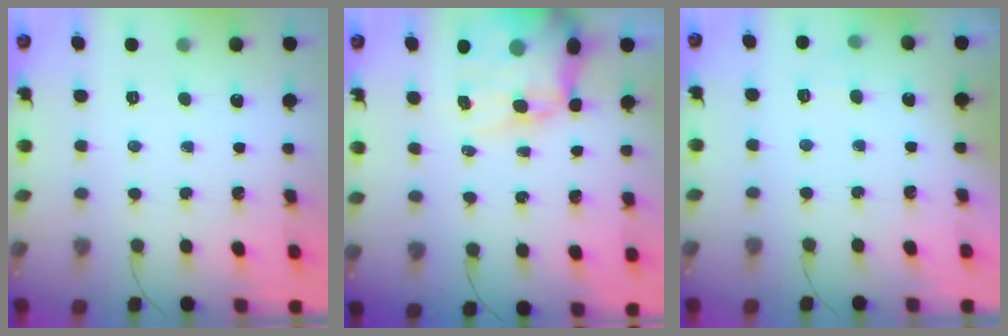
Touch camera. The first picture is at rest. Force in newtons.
{"total": 14.1, "press": 13.6, "slide": 3.4}
{"total": 3.6, "press": 3.0, "slide": 2.0}